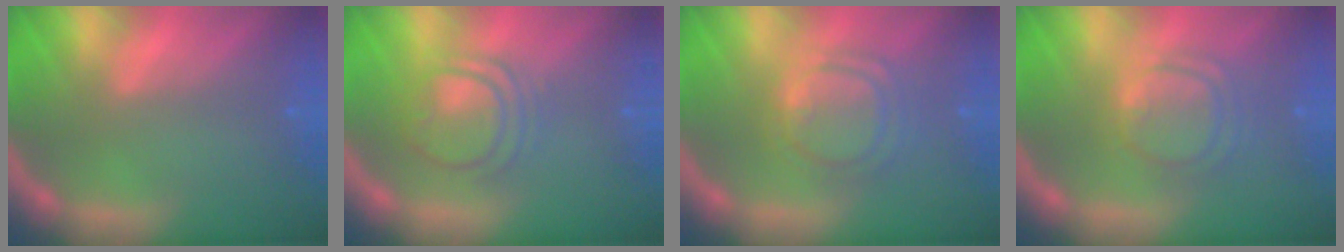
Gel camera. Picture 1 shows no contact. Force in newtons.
{"total": 5.0}
{"total": 5.6}
{"total": 5.1}